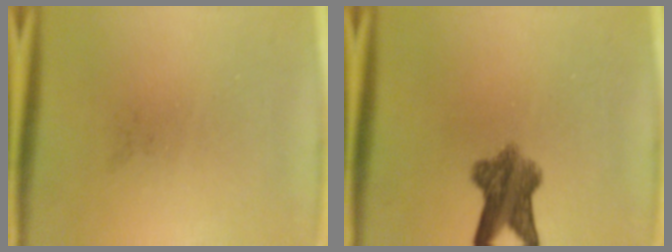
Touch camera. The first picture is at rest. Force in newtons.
{"total": 7.0}